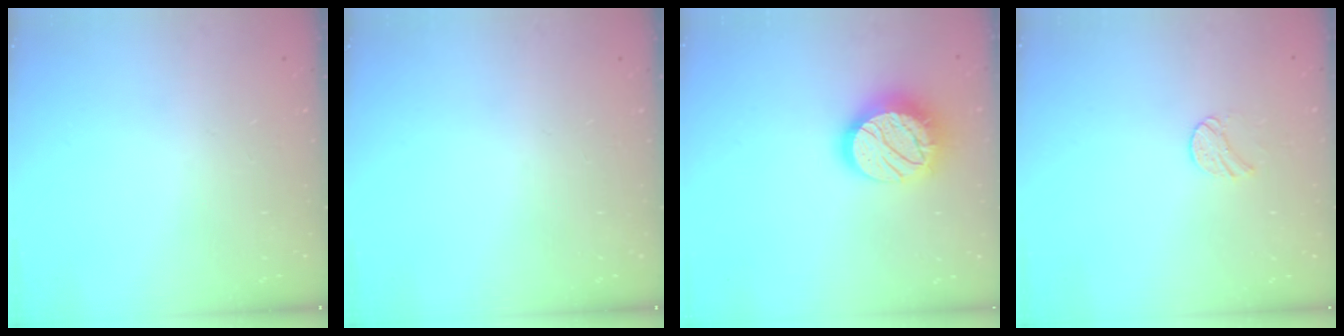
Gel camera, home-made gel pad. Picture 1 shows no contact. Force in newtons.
{"total": 0.0}
{"total": 17.6, "press": 17.6, "slide": 1.0}
{"total": 7.3, "press": 7.3, "slide": 0.7}